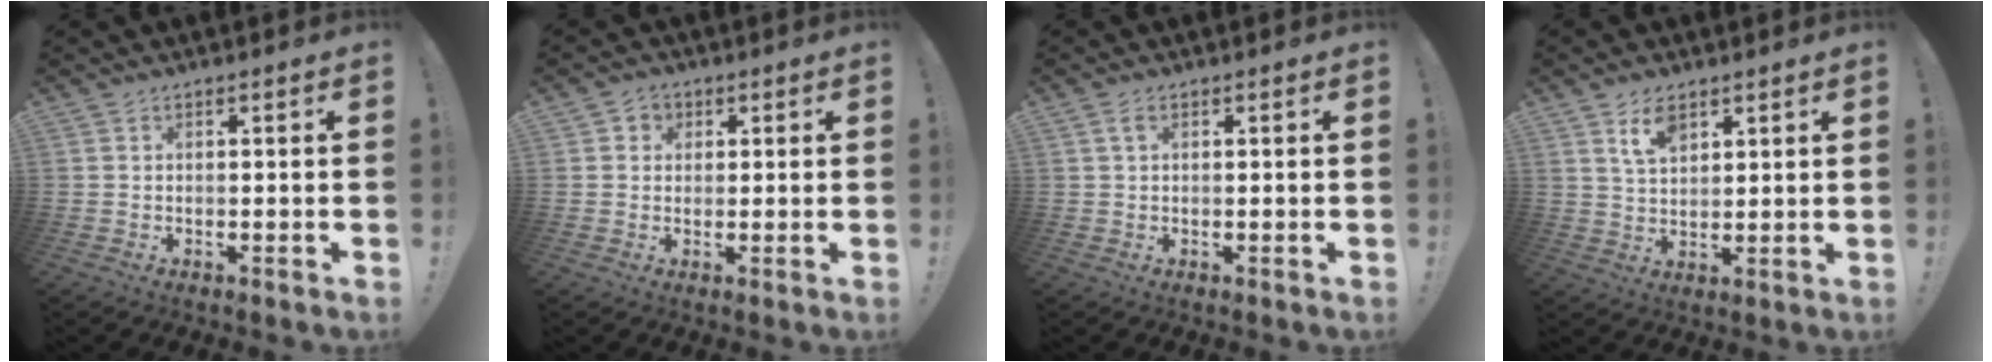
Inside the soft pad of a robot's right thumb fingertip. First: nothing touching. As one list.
[{"total": 3.2, "force": [0.8, 3.0, 0.9], "torque": [-0.007, -0.002, 0.012]}, {"total": 2.2, "force": [1.1, 1.1, 1.6], "torque": [-0.026, 0.000, 0.019]}, {"total": 6.7, "force": [4.1, 3.4, 4.0], "torque": [-0.067, -0.016, 0.075]}]